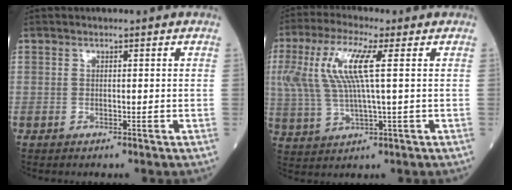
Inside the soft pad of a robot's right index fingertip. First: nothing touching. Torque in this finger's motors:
{"motor_torque": [1.66, 0.47, 0.68, 0.21]}